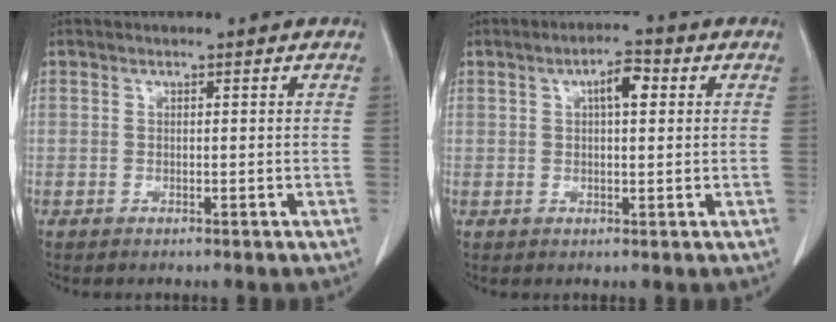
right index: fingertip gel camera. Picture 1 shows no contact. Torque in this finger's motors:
{"motor_torque": [0.08, 0.09, 0.09, 0.06]}